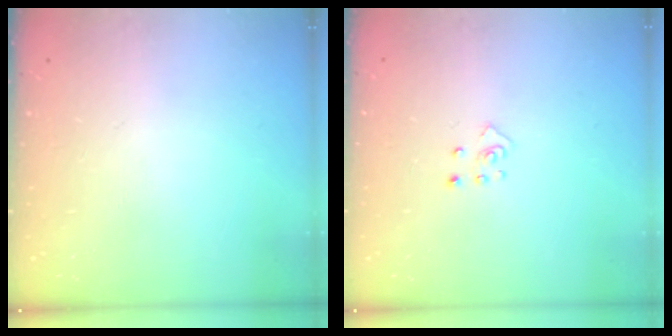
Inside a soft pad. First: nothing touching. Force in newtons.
{"total": 3.4, "press": 3.4, "slide": 0.3}